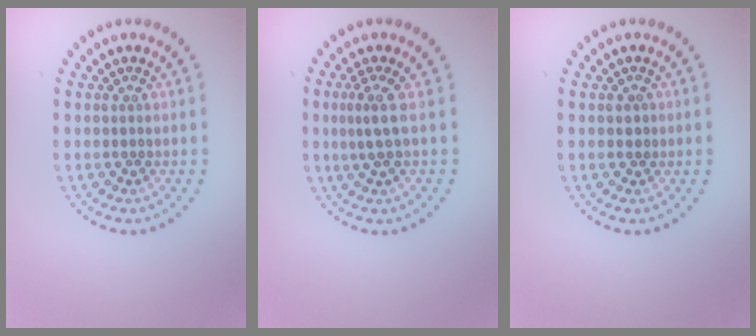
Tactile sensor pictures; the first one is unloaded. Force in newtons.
{"total": 2.1, "press": 1.4, "slide": 1.6}
{"total": 0.8, "press": 0.8, "slide": 0.1}